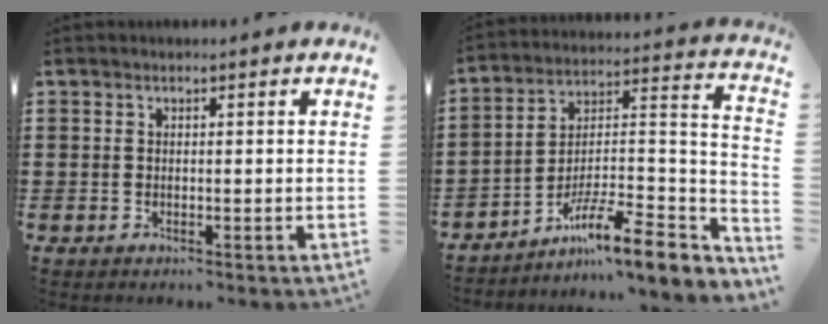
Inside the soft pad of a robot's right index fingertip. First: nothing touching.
{"total": 10.5, "force": [-7.3, 2.2, 7.2], "torque": [-0.114, 0.003, -0.139]}